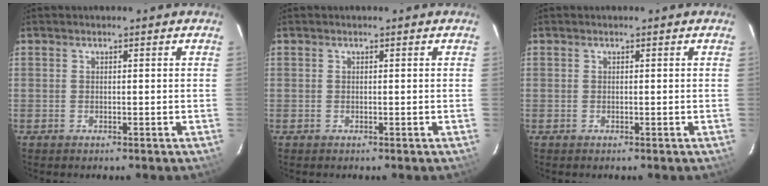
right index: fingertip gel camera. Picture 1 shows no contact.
{"total": 0.0}
{"total": 0.0}